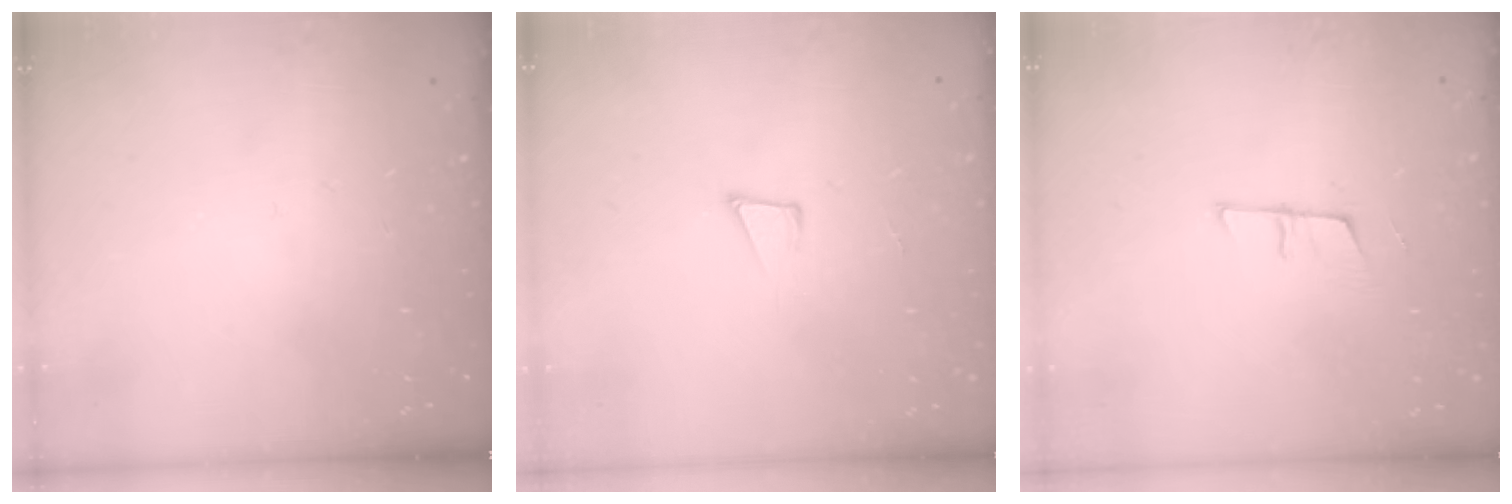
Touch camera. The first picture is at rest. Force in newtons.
{"total": 4.6, "press": 3.2, "slide": 3.3}
{"total": 6.0, "press": 5.4, "slide": 2.5}